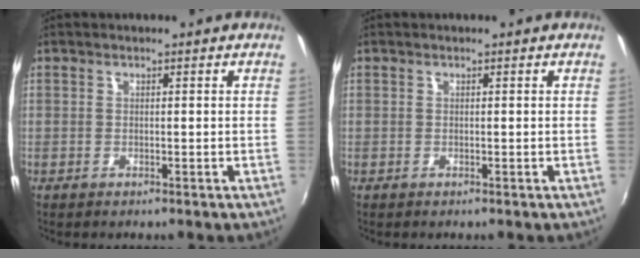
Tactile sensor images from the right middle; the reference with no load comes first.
{"total": 0.0}